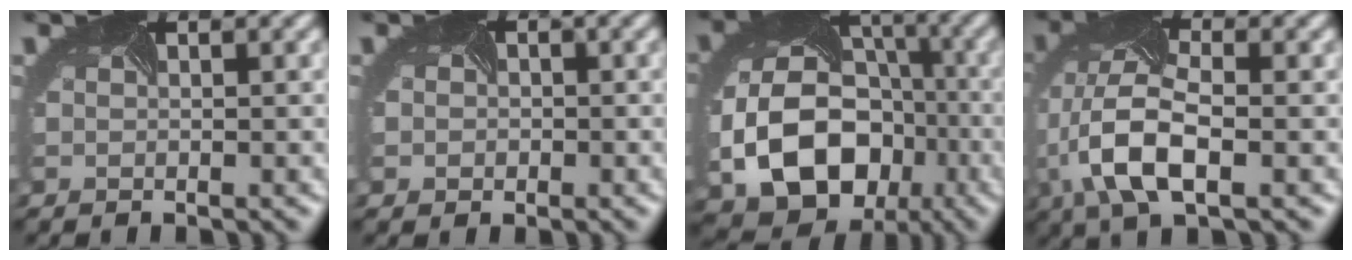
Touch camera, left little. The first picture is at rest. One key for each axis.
{"total": 2.2, "fx": -0.1, "fy": 2.0, "fz": 0.9, "tx": -0.008, "ty": 0.000, "tz": -0.004}
{"total": 11.7, "fx": -3.4, "fy": 8.8, "fz": 7.0, "tx": -0.141, "ty": -0.035, "tz": -0.044}
{"total": 7.9, "fx": -2.0, "fy": 3.9, "fz": 6.5, "tx": -0.154, "ty": -0.005, "tz": -0.041}